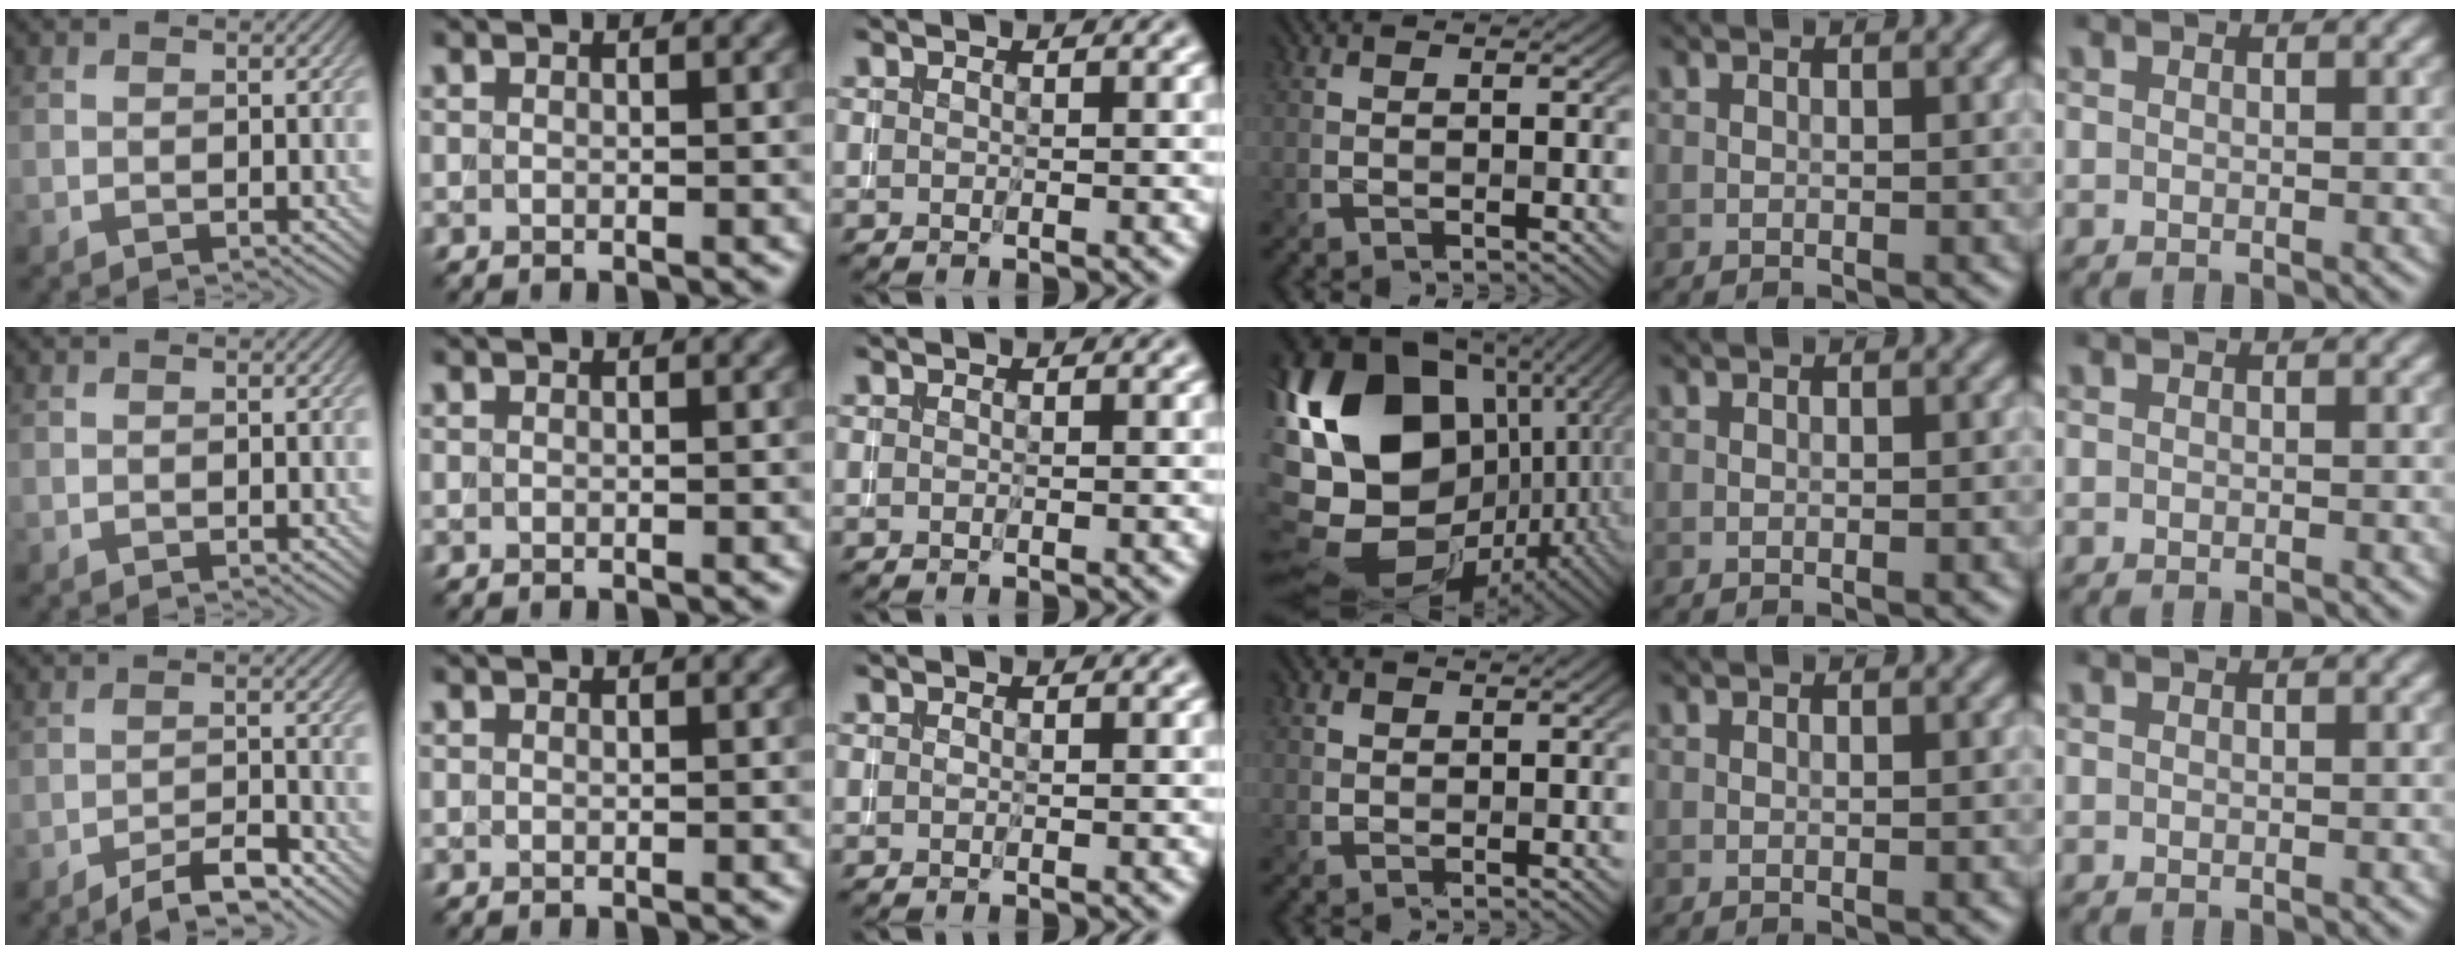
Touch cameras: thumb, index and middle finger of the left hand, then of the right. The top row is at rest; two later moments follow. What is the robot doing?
{"motion": "extract", "object": "backpack"}